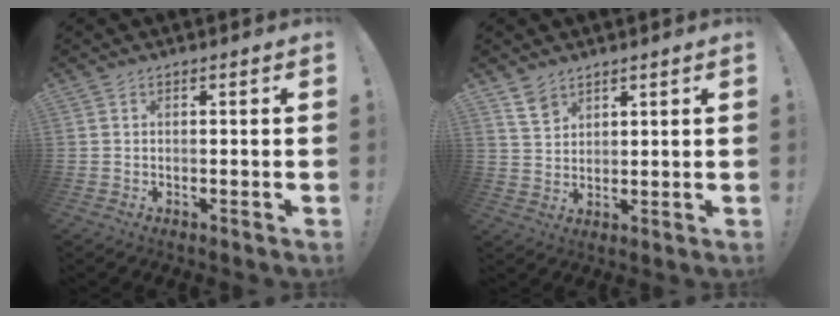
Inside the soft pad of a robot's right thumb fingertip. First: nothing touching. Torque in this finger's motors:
{"motor_torque": [-0.08, 0.18, 0.07, -0.12, 0.00]}